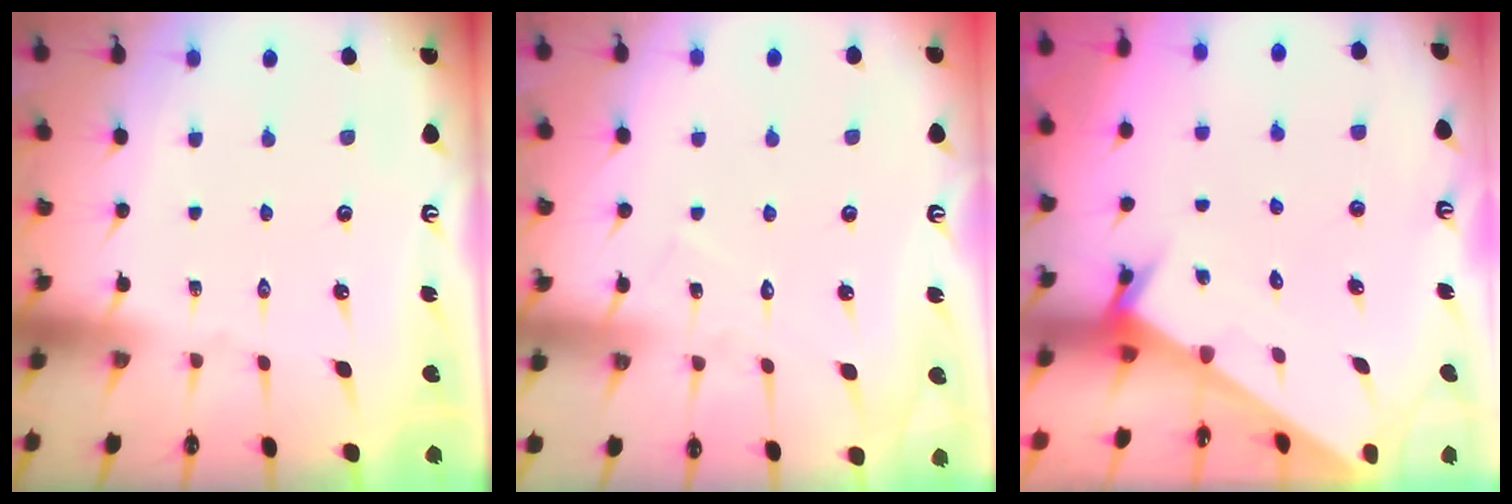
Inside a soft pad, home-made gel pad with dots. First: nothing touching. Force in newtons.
{"total": 6.1, "press": 6.1, "slide": 0.5}
{"total": 2.4, "press": 2.4, "slide": 0.1}